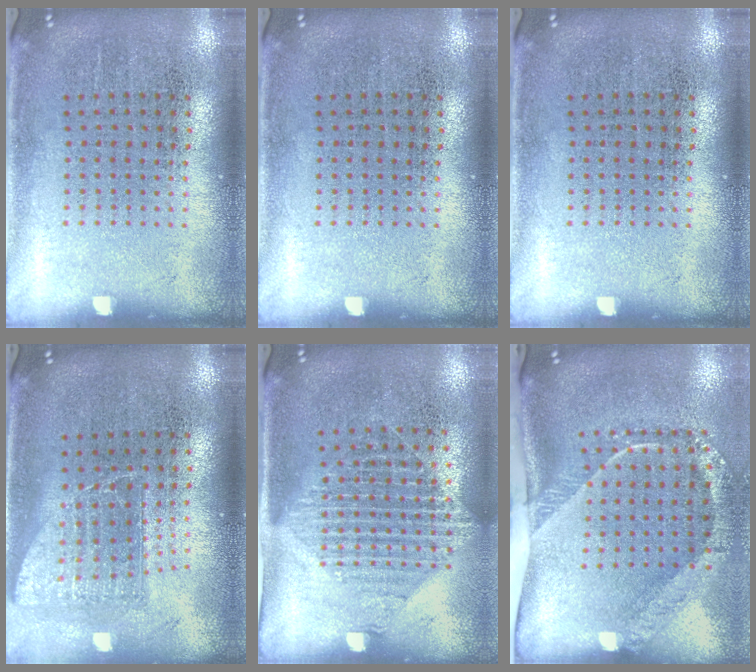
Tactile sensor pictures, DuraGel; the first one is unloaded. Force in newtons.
{"total": 0.0}
{"total": 0.0}
{"total": 1.4, "press": 1.1, "slide": 0.9}
{"total": 1.6, "press": 1.3, "slide": 0.9}
{"total": 2.6, "press": 1.7, "slide": 2.0}